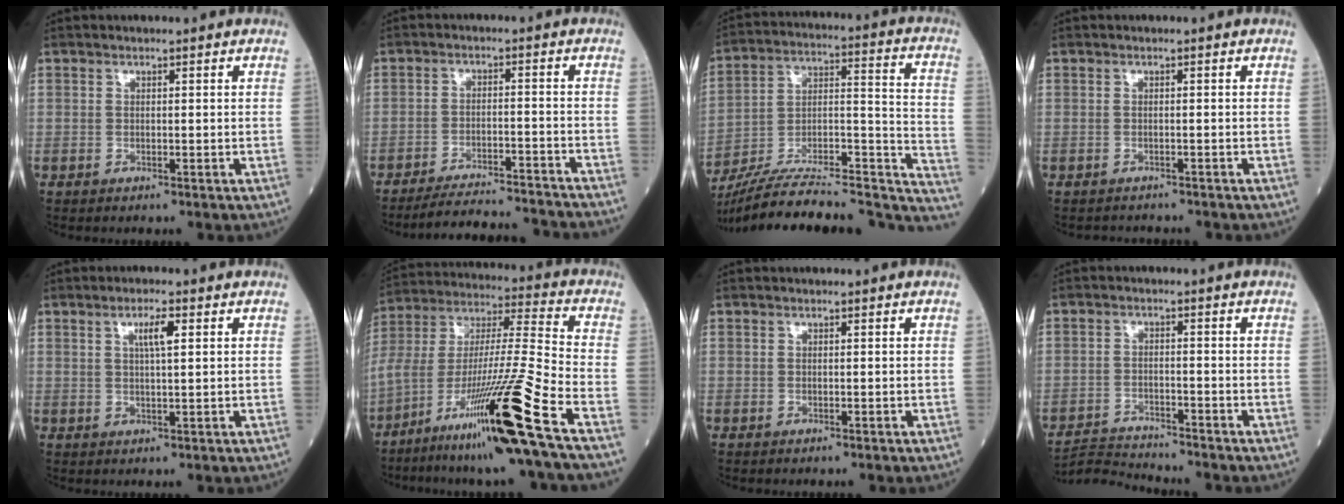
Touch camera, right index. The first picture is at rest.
{"total": 15.2, "force": [-14.5, 0.4, 4.3], "torque": [-0.061, -0.010, -0.199]}
{"total": 29.8, "force": [-25.0, 6.0, 15.1], "torque": [-0.194, 0.013, -0.368]}
{"total": 2.7, "force": [-2.7, 0.6, 0.3], "torque": [-0.002, -0.004, -0.035]}
{"total": 3.4, "force": [1.3, 0.3, 3.2], "torque": [-0.057, 0.002, 0.022]}
{"total": 22.9, "force": [-13.6, -1.3, 18.4], "torque": [-0.335, -0.032, -0.243]}
{"total": 0.0}
{"total": 5.1, "force": [-4.9, -0.8, -0.9], "torque": [0.009, -0.011, -0.090]}